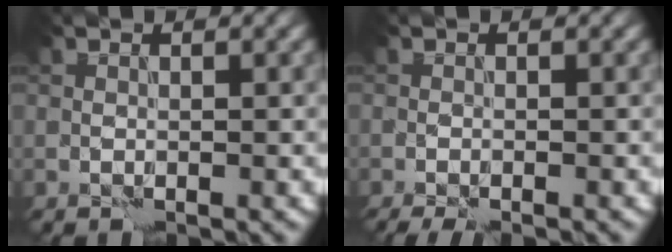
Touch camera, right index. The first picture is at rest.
{"total": 2.2, "force": [-1.9, 0.1, 1.1], "torque": [-0.032, -0.003, -0.035]}